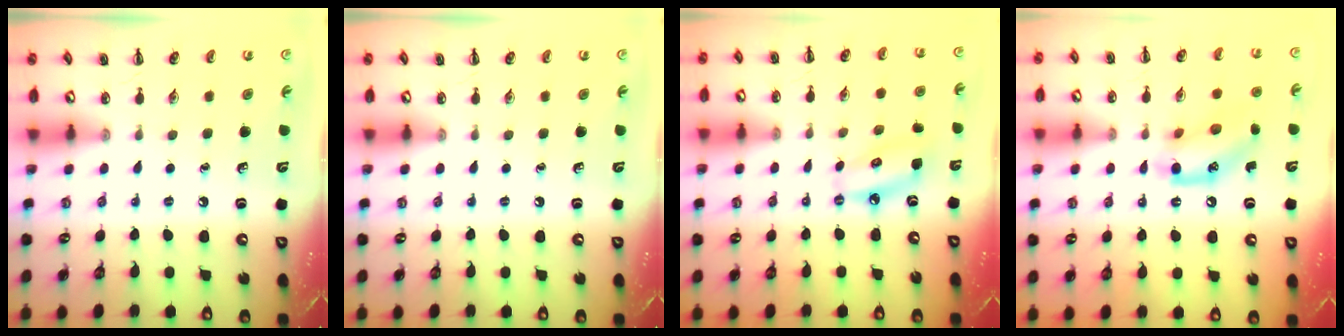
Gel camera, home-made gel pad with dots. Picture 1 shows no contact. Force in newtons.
{"total": 0.0}
{"total": 8.2, "press": 7.9, "slide": 2.1}
{"total": 13.8, "press": 13.6, "slide": 2.4}